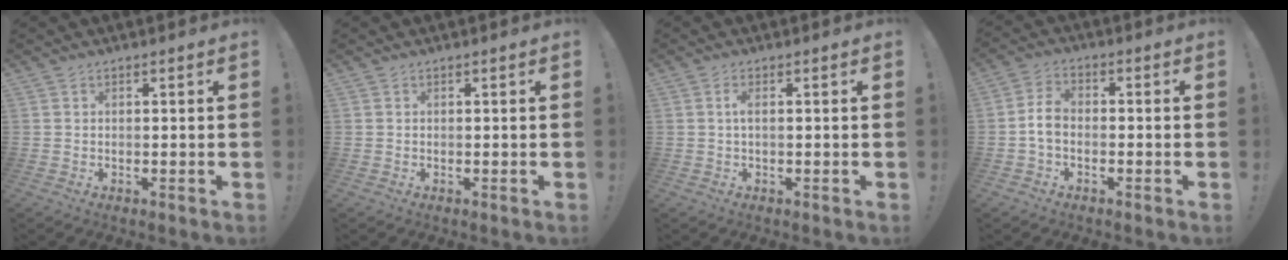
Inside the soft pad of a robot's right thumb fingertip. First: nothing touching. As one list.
[{"total": 0.0}, {"total": 1.9, "force": [0.1, 0.4, 1.8], "torque": [-0.039, 0.005, 0.001]}, {"total": 5.5, "force": [-1.2, 3.5, 4.0], "torque": [-0.079, 0.012, -0.020]}]